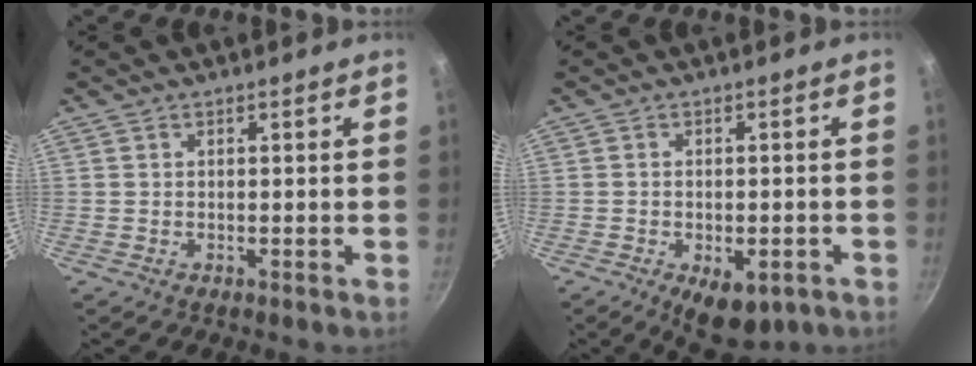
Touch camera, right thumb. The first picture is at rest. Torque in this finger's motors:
{"motor_torque": [0.95, 0.68, -0.28, -0.02, 0.04]}